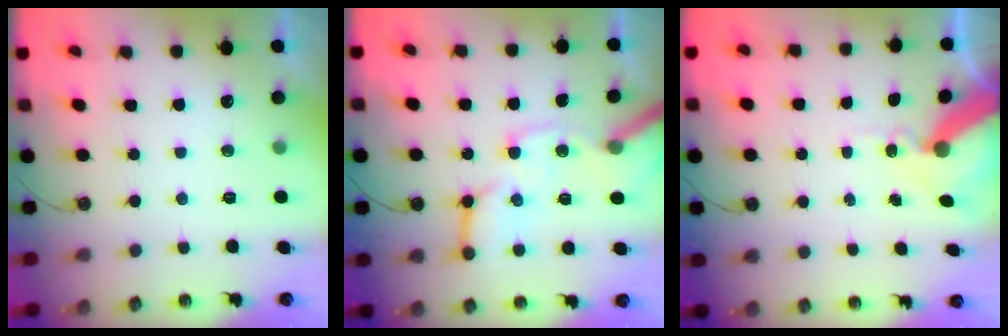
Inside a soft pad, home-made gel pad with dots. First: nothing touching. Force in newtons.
{"total": 15.3, "press": 15.2, "slide": 1.5}
{"total": 11.2, "press": 11.1, "slide": 1.4}